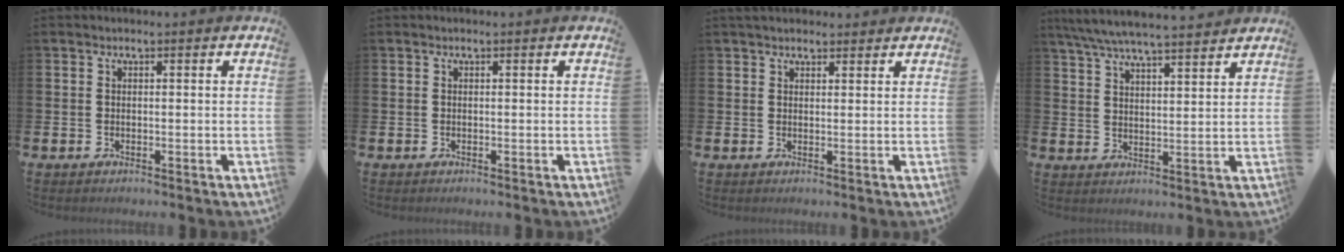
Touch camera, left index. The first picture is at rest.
{"total": 0.0}
{"total": 2.3, "force": [2.1, 0.8, 0.4], "torque": [0.000, -0.004, 0.036]}
{"total": 6.5, "force": [6.2, 0.4, 1.9], "torque": [-0.060, -0.028, 0.113]}